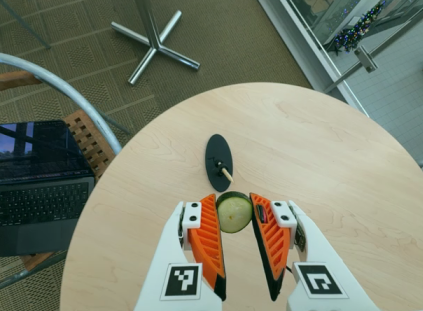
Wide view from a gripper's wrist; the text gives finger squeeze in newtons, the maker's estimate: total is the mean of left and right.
{"total": 7.7, "left": 7.4, "right": 8.0}